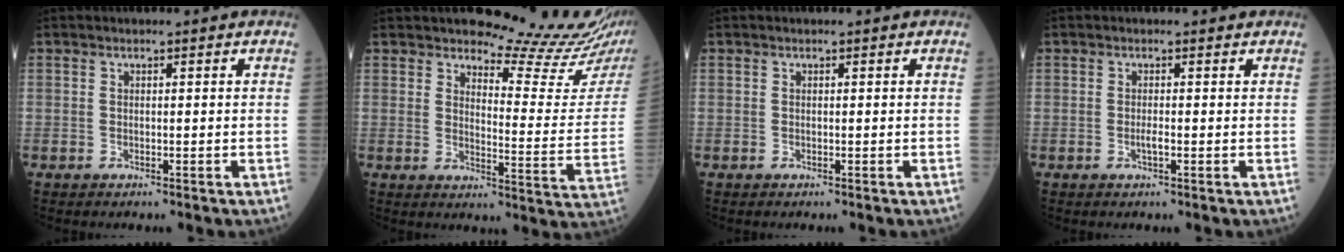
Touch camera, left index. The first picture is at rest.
{"total": 13.9, "force": [13.5, -0.5, 3.0], "torque": [-0.040, -0.108, 0.149]}
{"total": 0.0}
{"total": 0.9, "force": [-0.4, 0.1, 0.8], "torque": [-0.015, -0.004, -0.006]}